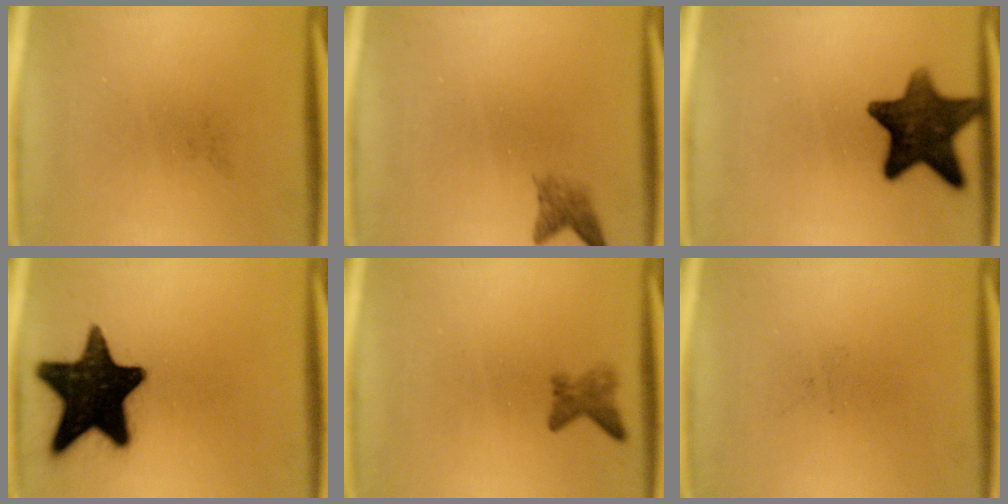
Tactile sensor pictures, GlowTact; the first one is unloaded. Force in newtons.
{"total": 2.0}
{"total": 12.7}
{"total": 19.2}
{"total": 2.0}
{"total": 0.0}